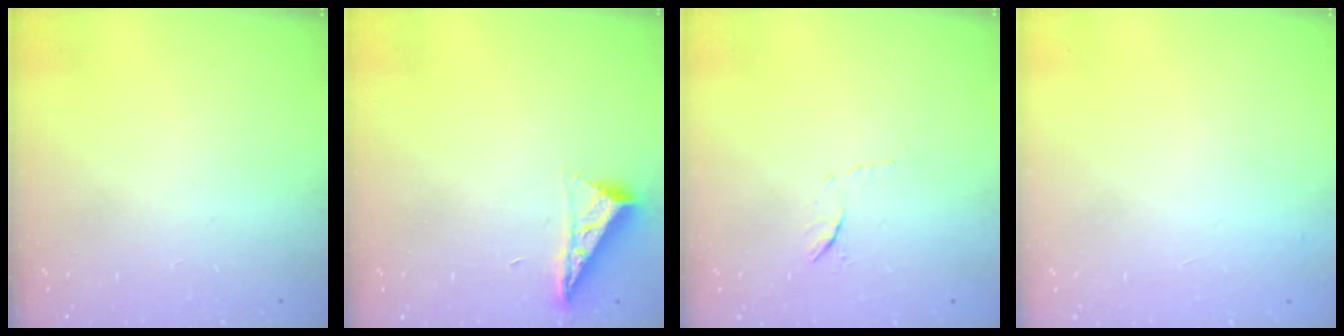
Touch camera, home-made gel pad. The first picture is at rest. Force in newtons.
{"total": 7.1, "press": 7.1, "slide": 0.5}
{"total": 6.1, "press": 5.9, "slide": 1.5}
{"total": 2.9, "press": 2.9, "slide": 0.1}